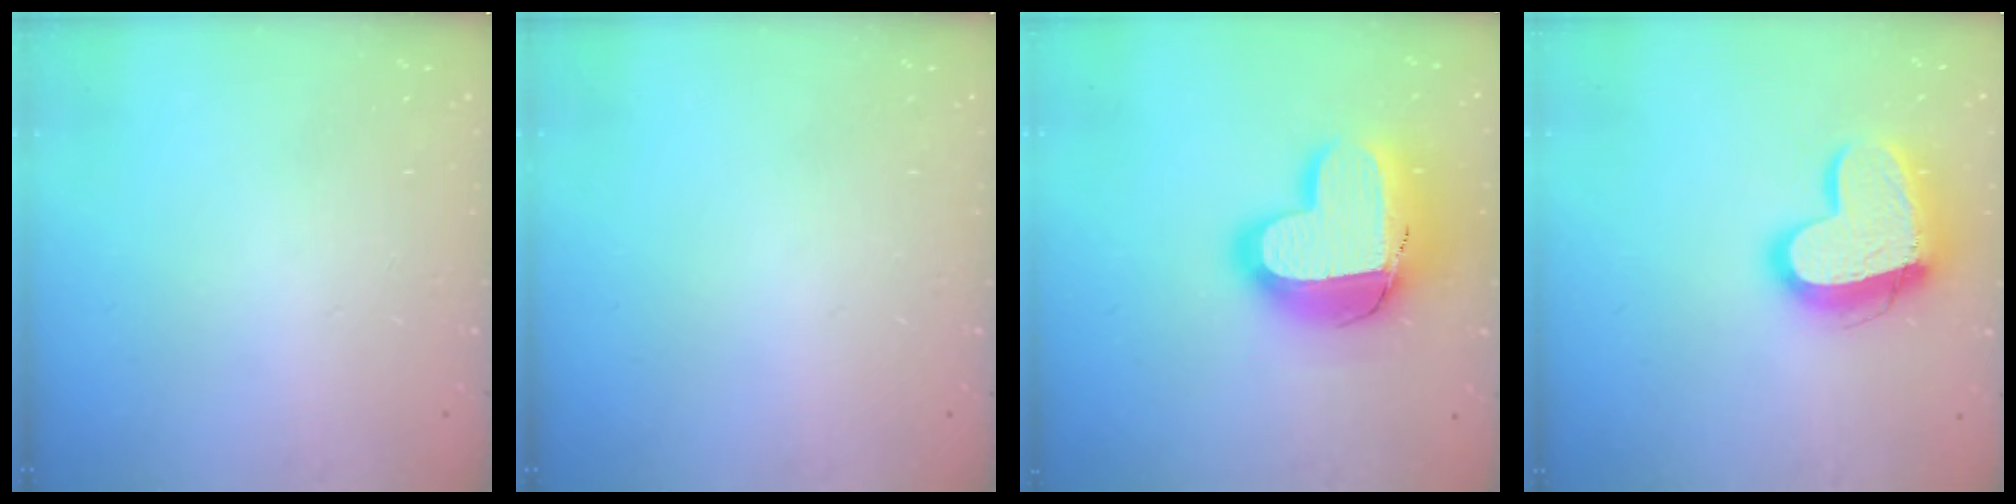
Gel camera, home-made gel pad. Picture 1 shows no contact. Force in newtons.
{"total": 0.0}
{"total": 18.9, "press": 18.9, "slide": 1.6}
{"total": 16.7, "press": 16.6, "slide": 1.4}